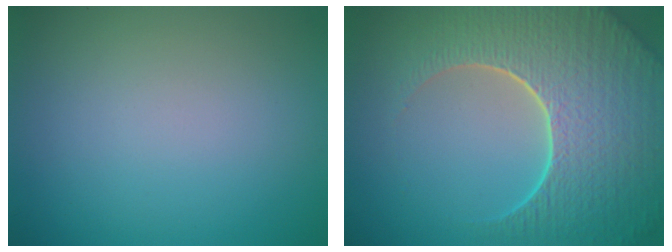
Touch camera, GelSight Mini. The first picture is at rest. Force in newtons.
{"total": 9.4, "press": 6.7, "slide": 6.6}